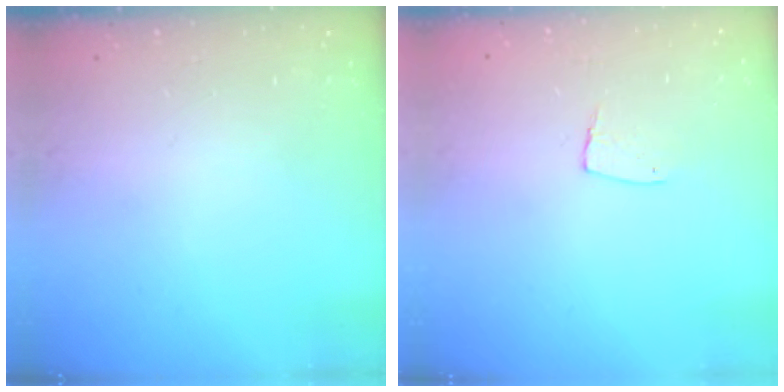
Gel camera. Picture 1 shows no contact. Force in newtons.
{"total": 5.1, "press": 5.1, "slide": 0.4}